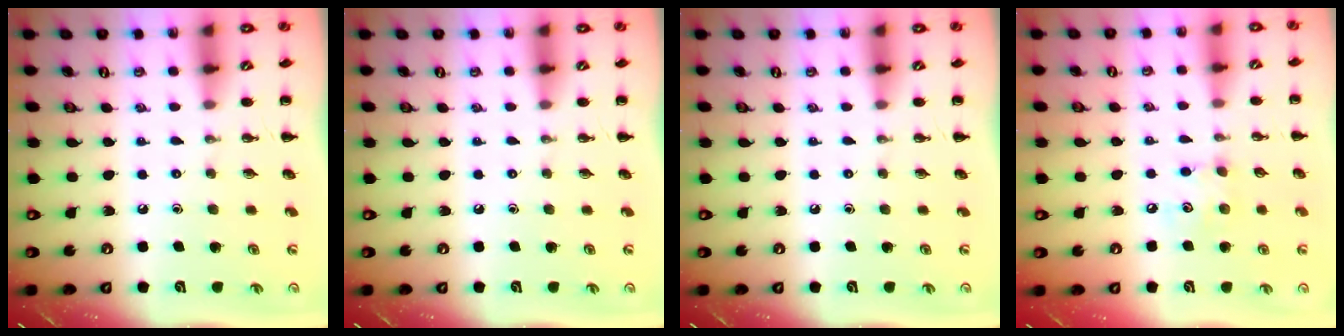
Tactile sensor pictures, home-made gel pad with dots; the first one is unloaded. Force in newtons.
{"total": 0.0}
{"total": 0.0}
{"total": 5.0, "press": 5.0, "slide": 0.7}